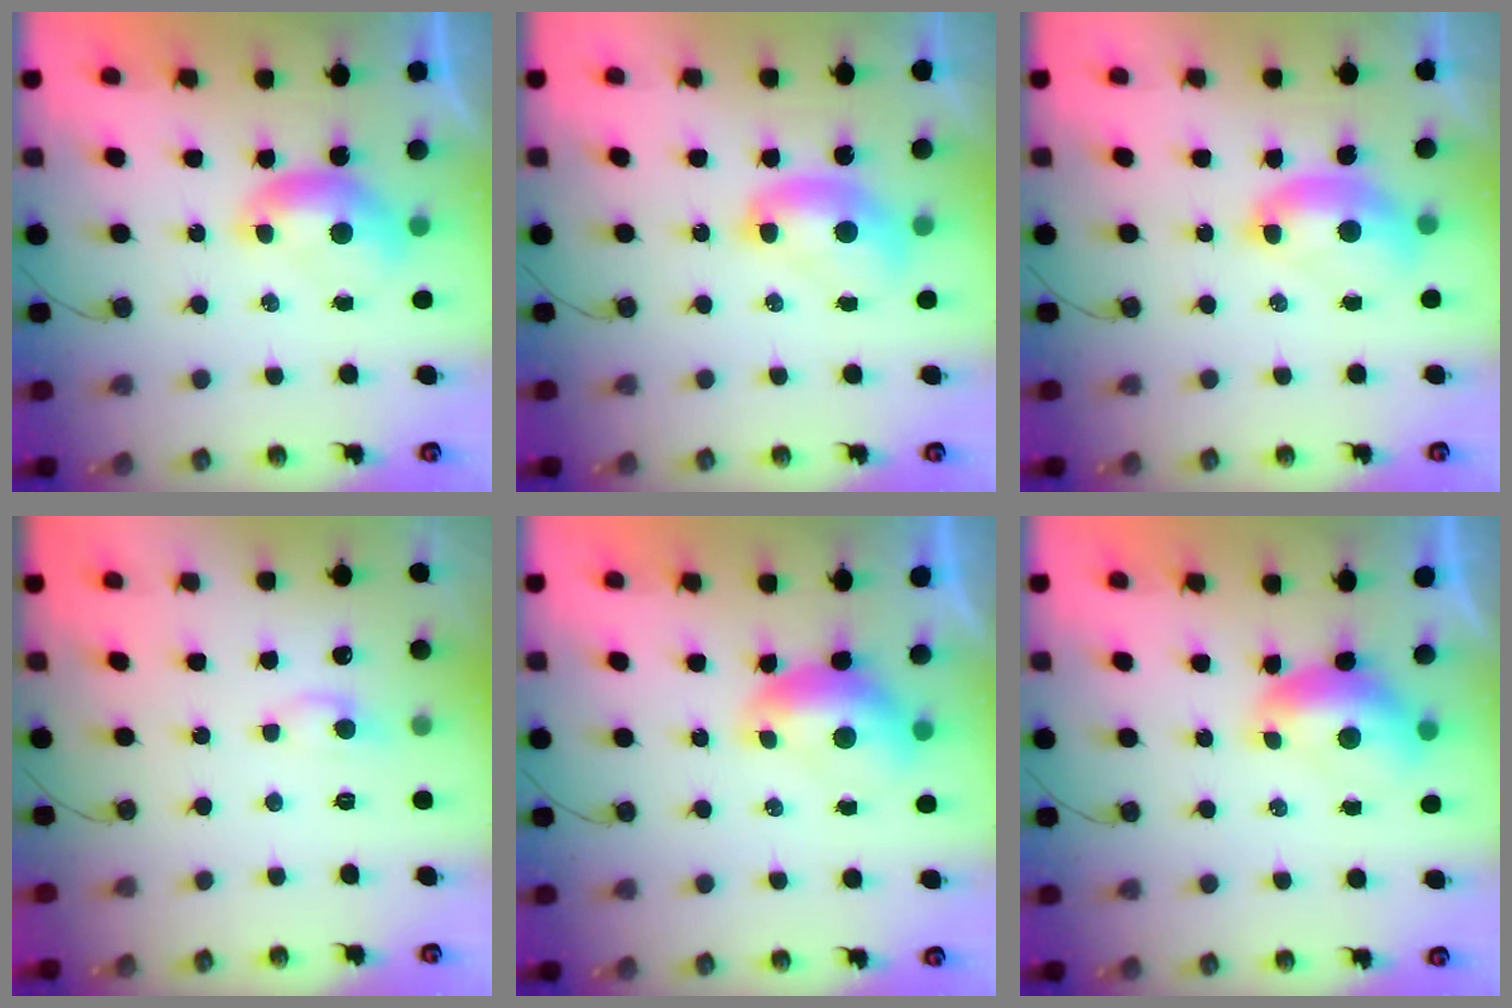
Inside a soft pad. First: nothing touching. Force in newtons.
{"total": 2.0, "press": 2.0, "slide": 0.2}
{"total": 2.9, "press": 2.8, "slide": 0.6}
{"total": 1.1, "press": 0.8, "slide": 0.6}
{"total": 0.7, "press": 0.6, "slide": 0.4}
{"total": 0.5, "press": 0.1, "slide": 0.5}